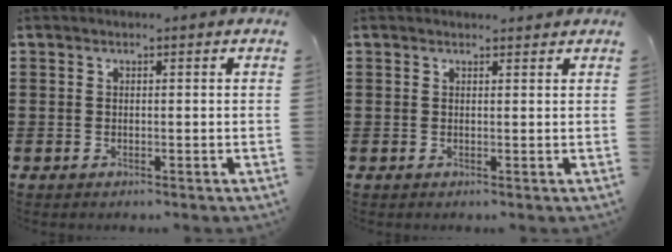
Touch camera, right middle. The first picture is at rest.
{"total": 0.9, "force": [0.9, 0.2, 0.1], "torque": [0.003, -0.002, 0.015]}